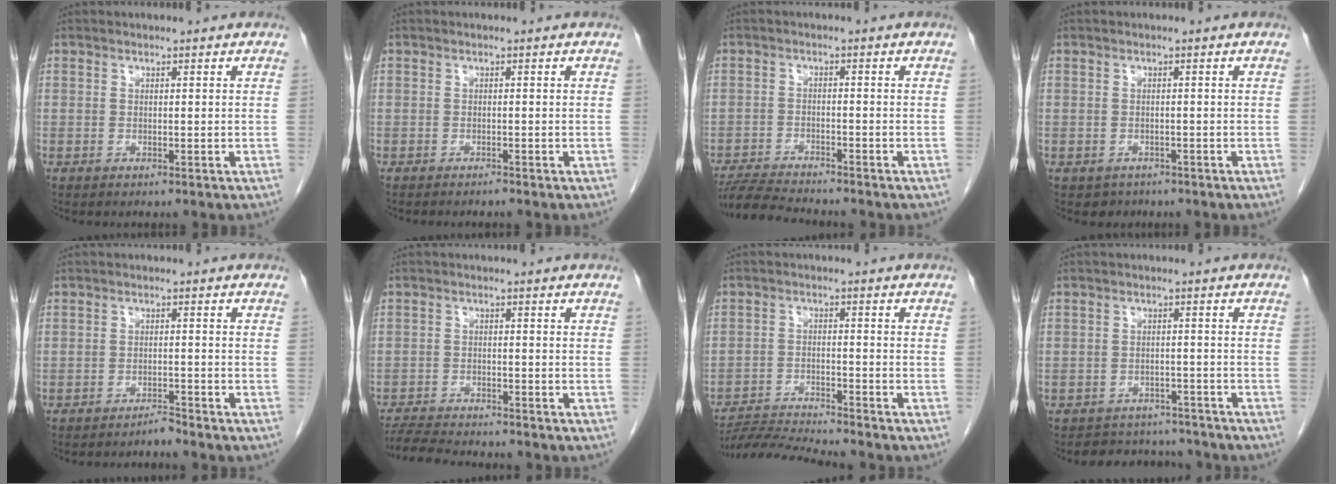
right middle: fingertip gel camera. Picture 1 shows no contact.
{"total": 1.1, "force": [-1.1, 0.0, 0.3], "torque": [-0.007, 0.000, -0.015]}
{"total": 6.6, "force": [-6.4, -0.3, 1.9], "torque": [-0.033, -0.018, -0.112]}
{"total": 1.9, "force": [-1.3, 1.4, -0.1], "torque": [-0.007, 0.005, -0.018]}
{"total": 2.1, "force": [-2.1, -0.5, 0.1], "torque": [0.002, -0.006, -0.034]}
{"total": 7.8, "force": [-7.4, 0.5, 2.4], "torque": [-0.042, -0.013, -0.121]}
{"total": 7.5, "force": [-7.2, -1.7, 0.9], "torque": [-0.016, -0.012, -0.131]}
{"total": 7.7, "force": [-7.2, 2.8, 0.4], "torque": [0.007, 0.015, -0.091]}